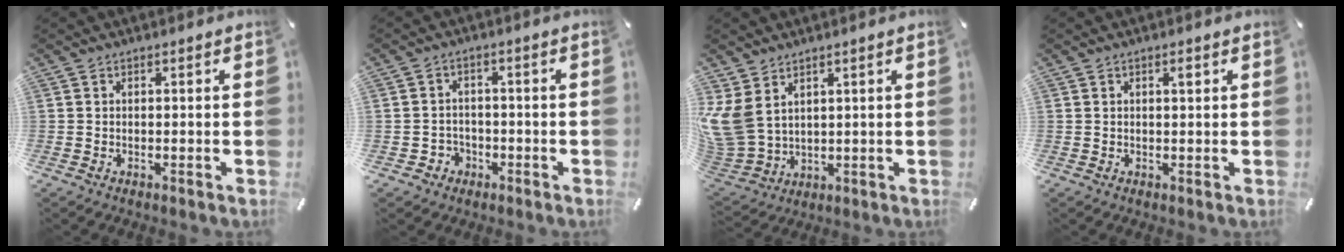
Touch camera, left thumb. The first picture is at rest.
{"total": 3.9, "force": [-1.7, 3.5, 0.5], "torque": [-0.016, 0.006, -0.033]}
{"total": 10.0, "force": [4.3, 7.3, 5.4], "torque": [-0.156, -0.027, 0.081]}
{"total": 1.3, "force": [0.6, 0.2, 1.1], "torque": [-0.022, 0.001, 0.009]}